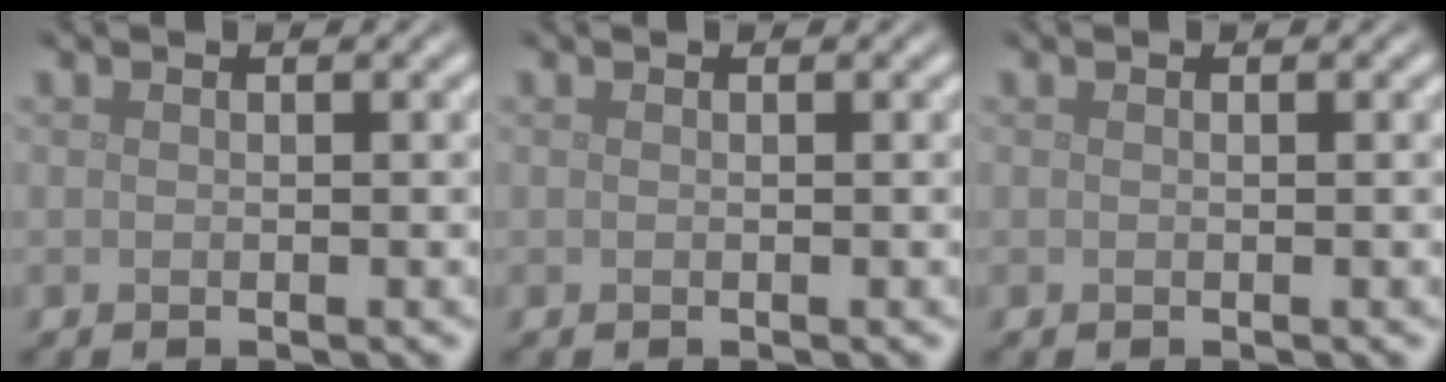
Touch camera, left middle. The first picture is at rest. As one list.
[{"total": 0.0}, {"total": 0.0}]